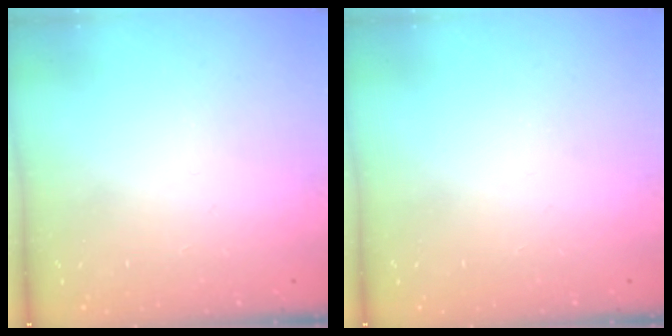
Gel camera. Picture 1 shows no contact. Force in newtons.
{"total": 0.0}